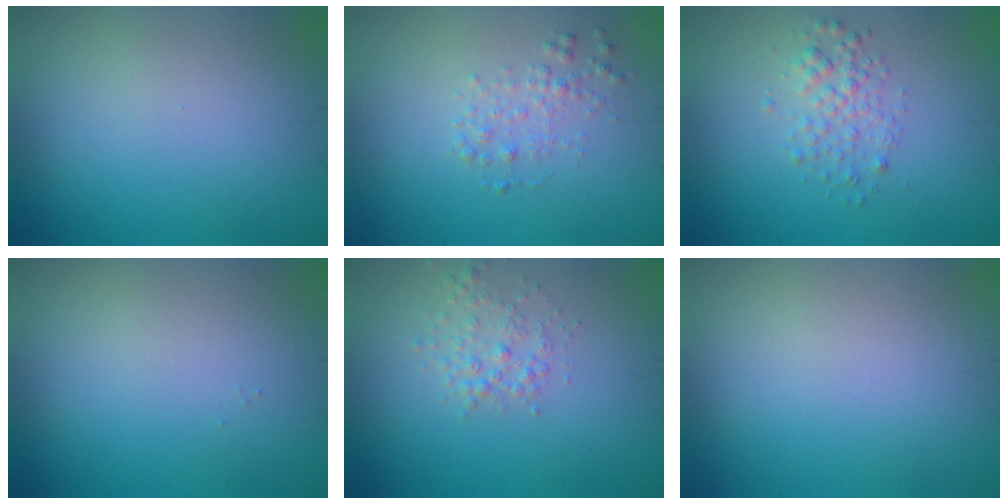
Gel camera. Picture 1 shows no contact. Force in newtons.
{"total": 1.6, "press": 1.6, "slide": 0.0}
{"total": 2.2, "press": 2.2, "slide": 0.1}
{"total": 0.0}
{"total": 1.9, "press": 1.9, "slide": 0.1}
{"total": 0.0}